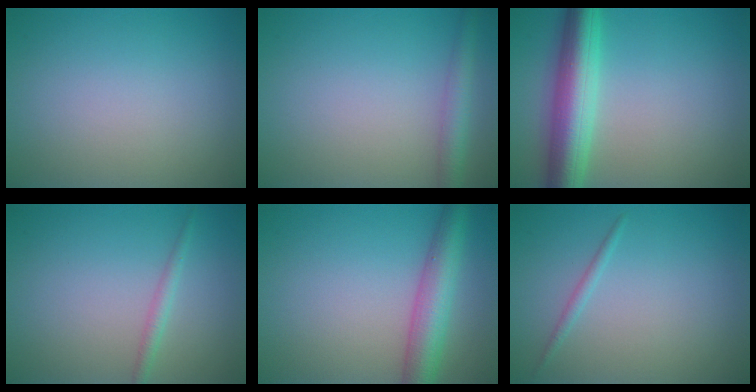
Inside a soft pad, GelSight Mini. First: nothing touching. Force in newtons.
{"total": 2.6, "press": 2.6, "slide": 0.1}
{"total": 6.8, "press": 6.8, "slide": 0.1}
{"total": 1.3, "press": 1.3, "slide": 0.1}
{"total": 5.2, "press": 5.2, "slide": 0.1}
{"total": 0.9, "press": 0.9, "slide": 0.1}